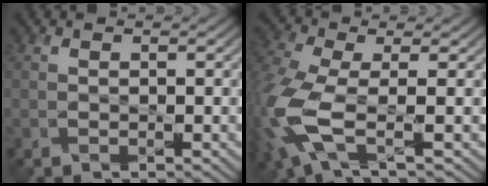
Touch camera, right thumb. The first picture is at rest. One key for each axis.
{"total": 9.5, "fx": -2.3, "fy": 3.8, "fz": 8.4, "tx": -0.222, "ty": -0.021, "tz": -0.053}